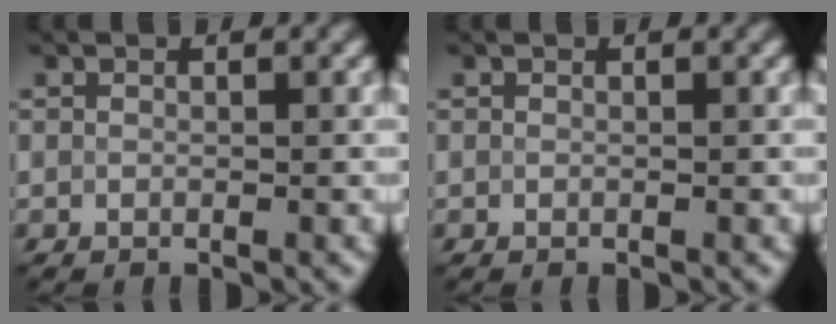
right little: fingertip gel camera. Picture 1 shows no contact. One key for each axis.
{"total": 0.0}